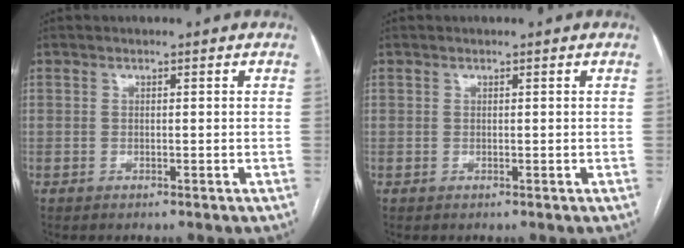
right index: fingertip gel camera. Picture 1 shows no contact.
{"total": 0.0}